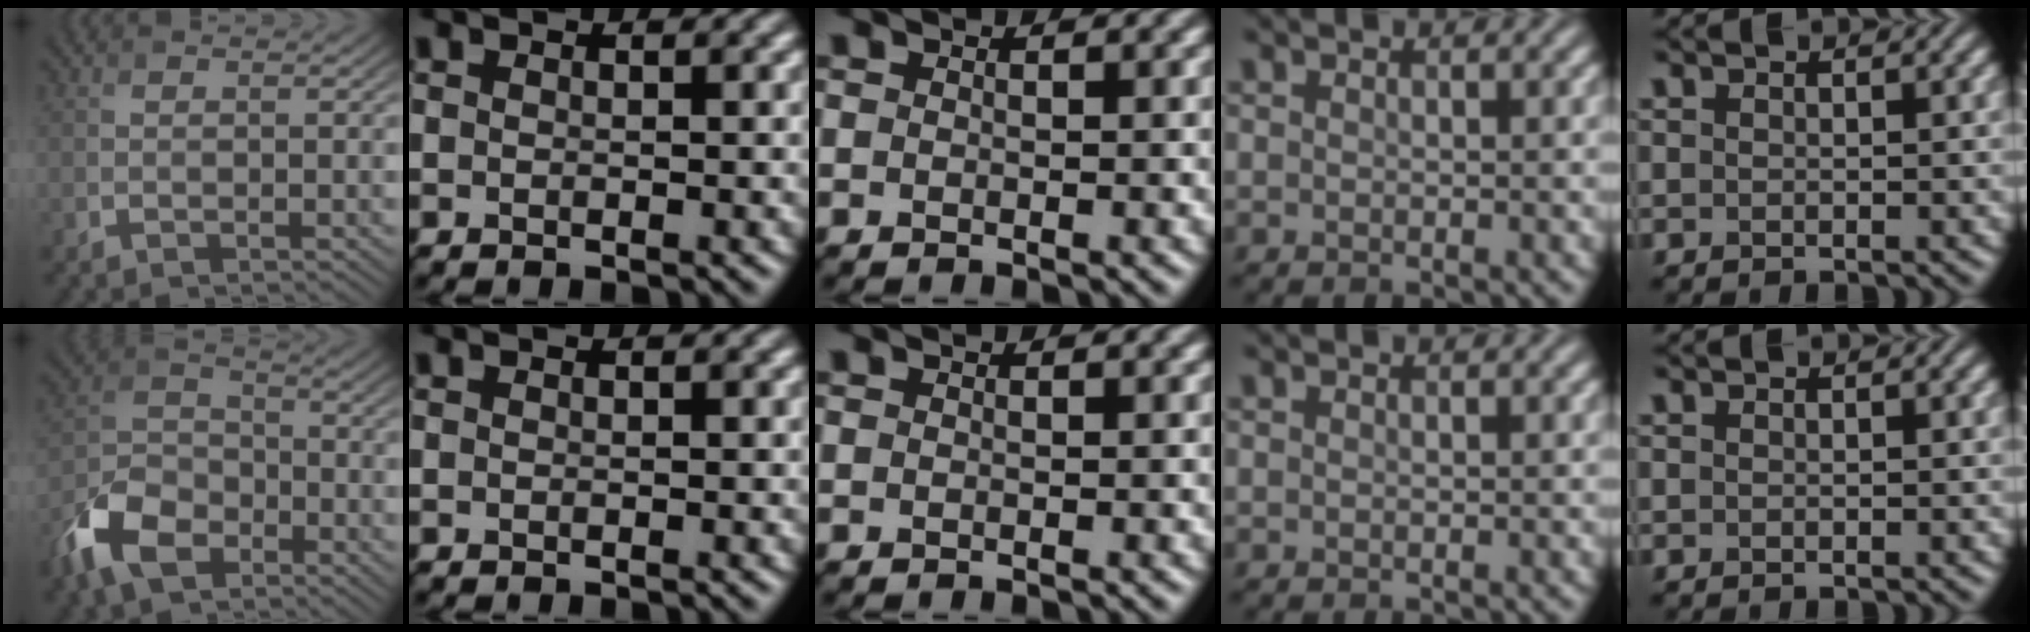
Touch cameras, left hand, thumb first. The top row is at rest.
{"thumb": {"total": 9.6, "force": [-5.5, 5.6, 5.4], "torque": [-0.125, -0.006, -0.125]}}